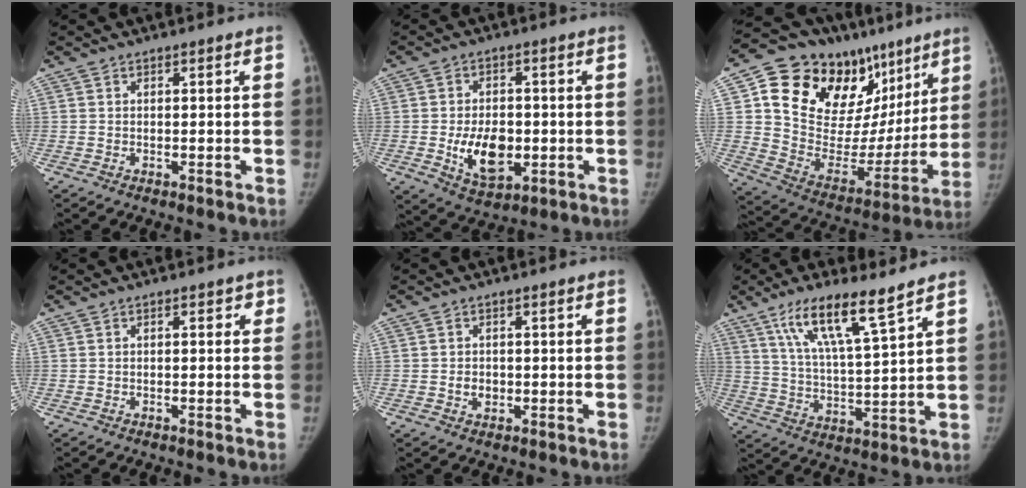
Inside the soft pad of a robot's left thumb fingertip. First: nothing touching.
{"total": 10.6, "force": [-1.7, 6.8, 8.0], "torque": [-0.104, -0.006, -0.016]}
{"total": 30.2, "force": [15.9, 18.0, 18.4], "torque": [-0.233, -0.011, 0.267]}
{"total": 1.1, "force": [0.4, 0.6, 0.8], "torque": [-0.002, 0.002, 0.002]}
{"total": 2.3, "force": [-0.2, 1.9, 1.2], "torque": [-0.011, 0.002, 0.000]}
{"total": 13.4, "force": [8.6, 1.8, 10.1], "torque": [-0.178, -0.043, 0.164]}